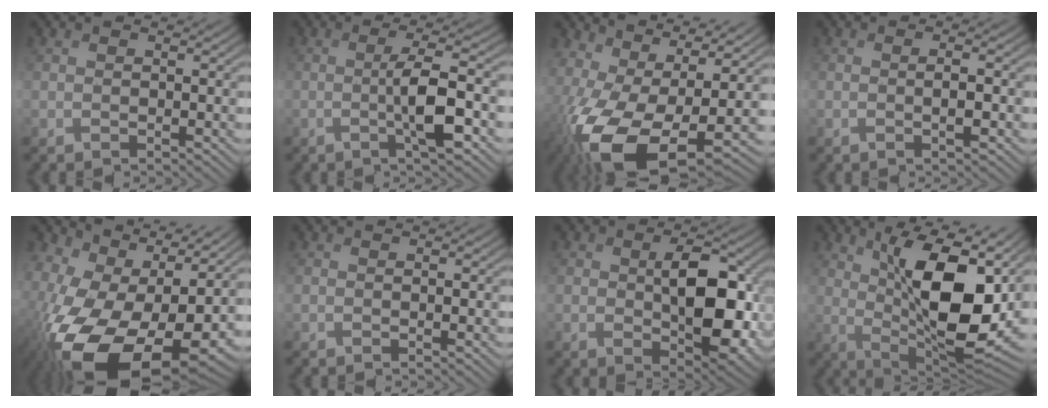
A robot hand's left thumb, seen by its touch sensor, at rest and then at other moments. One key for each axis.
{"total": 5.9, "fx": -1.1, "fy": 0.9, "fz": 5.7, "tx": -0.103, "ty": 0.008, "tz": -0.027}
{"total": 16.3, "fx": -2.8, "fy": 8.9, "fz": 13.4, "tx": -0.287, "ty": -0.046, "tz": -0.032}
{"total": 2.1, "fx": -0.4, "fy": 0.2, "fz": 2.1, "tx": -0.042, "ty": 0.002, "tz": -0.009}
{"total": 20.4, "fx": -2.6, "fy": 13.7, "fz": 14.9, "tx": -0.290, "ty": -0.069, "tz": -0.001}
{"total": 0.6, "fx": -0.2, "fy": 0.0, "fz": 0.6, "tx": -0.012, "ty": -0.001, "tz": -0.003}
{"total": 10.1, "fx": -0.2, "fy": 5.7, "fz": 8.3, "tx": -0.133, "ty": -0.019, "tz": 0.011}
{"total": 15.0, "fx": 2.7, "fy": 6.2, "fz": 13.3, "tx": -0.217, "ty": -0.005, "tz": 0.047}